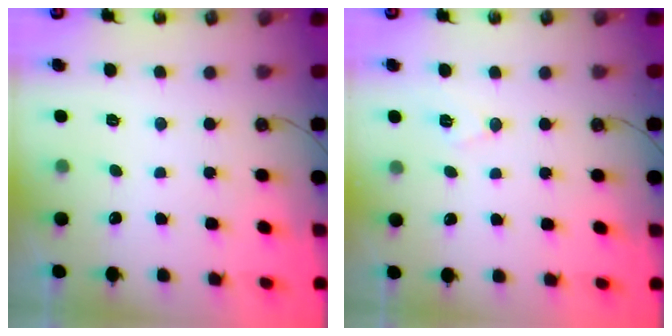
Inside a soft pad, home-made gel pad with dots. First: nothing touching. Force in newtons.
{"total": 7.0, "press": 5.3, "slide": 4.6}